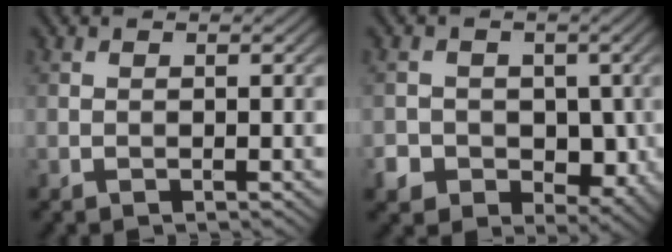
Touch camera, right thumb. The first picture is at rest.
{"total": 6.5, "force": [-1.5, 5.6, 2.9], "torque": [-0.048, -0.011, -0.034]}